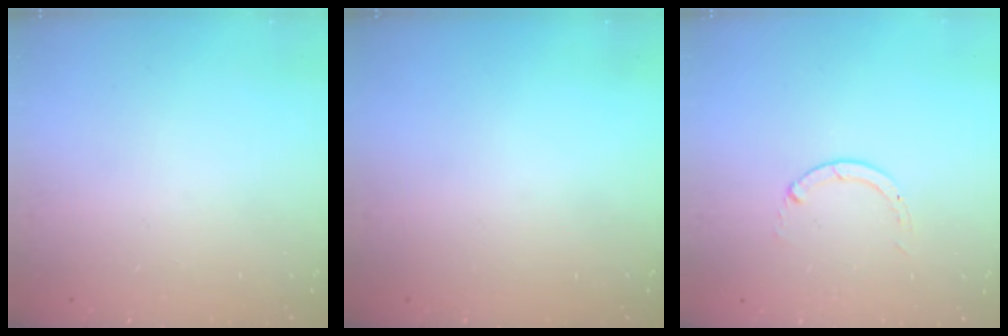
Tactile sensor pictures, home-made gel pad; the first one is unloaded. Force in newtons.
{"total": 0.0}
{"total": 0.0}